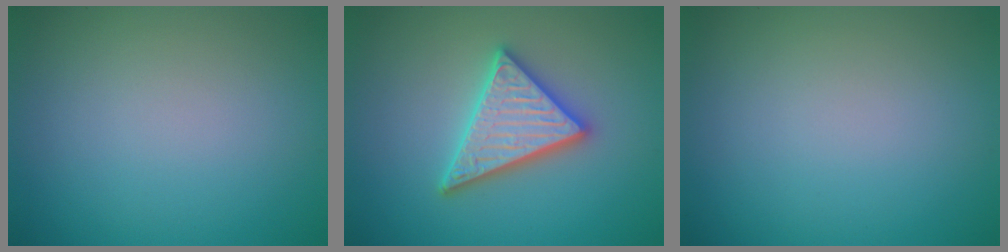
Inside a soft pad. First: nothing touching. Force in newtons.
{"total": 4.7, "press": 4.6, "slide": 0.7}
{"total": 0.0}